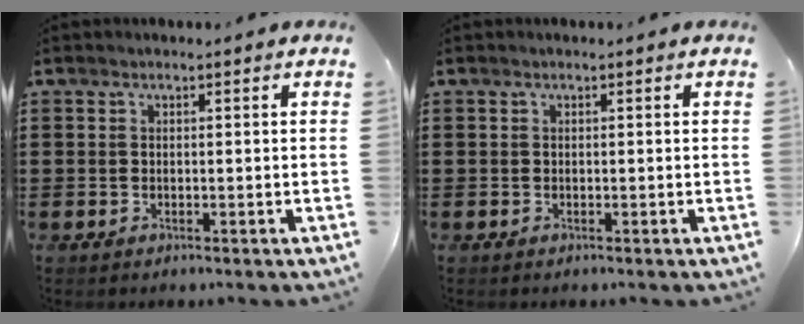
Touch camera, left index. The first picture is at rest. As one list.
[{"total": 0.0}]